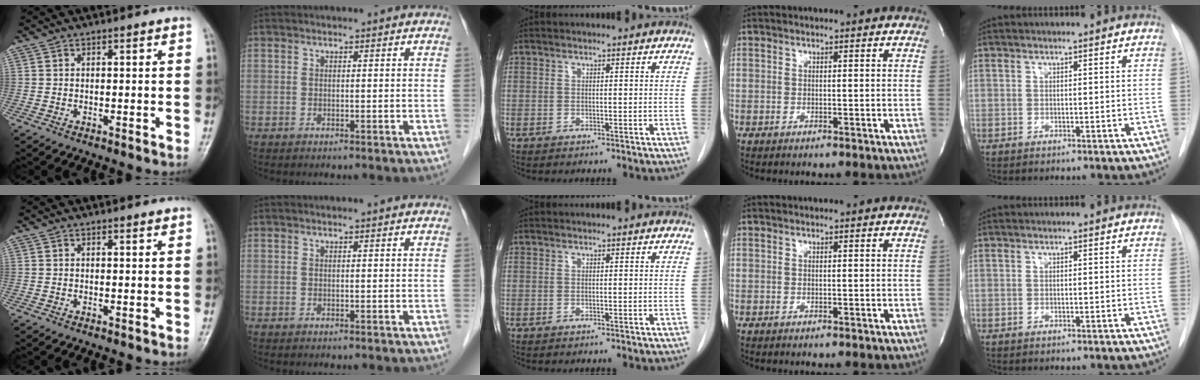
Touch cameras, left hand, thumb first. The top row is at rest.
{"thumb": {"total": 0.9, "force": [0.8, 0.2, 0.5], "torque": [-0.007, -0.004, 0.011]}, "index": {"total": 0.6, "force": [0.6, 0.0, 0.2], "torque": [-0.007, 0.004, 0.009]}}